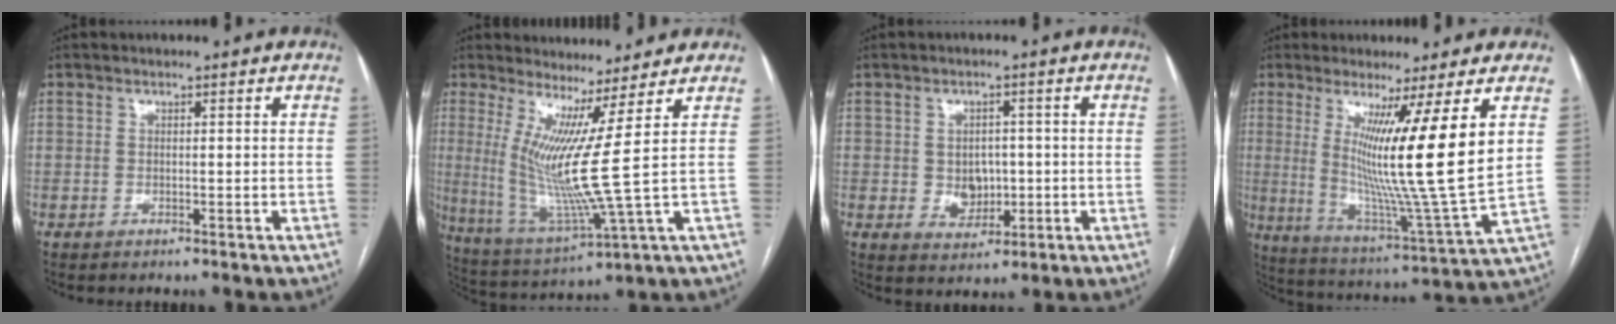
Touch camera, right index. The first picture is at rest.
{"total": 10.1, "force": [3.0, -3.0, 9.2], "torque": [-0.188, -0.041, 0.069]}
{"total": 4.8, "force": [-0.2, 3.7, 3.1], "torque": [-0.043, 0.004, 0.008]}
{"total": 15.8, "force": [4.7, -2.8, 14.9], "torque": [-0.260, -0.048, 0.079]}